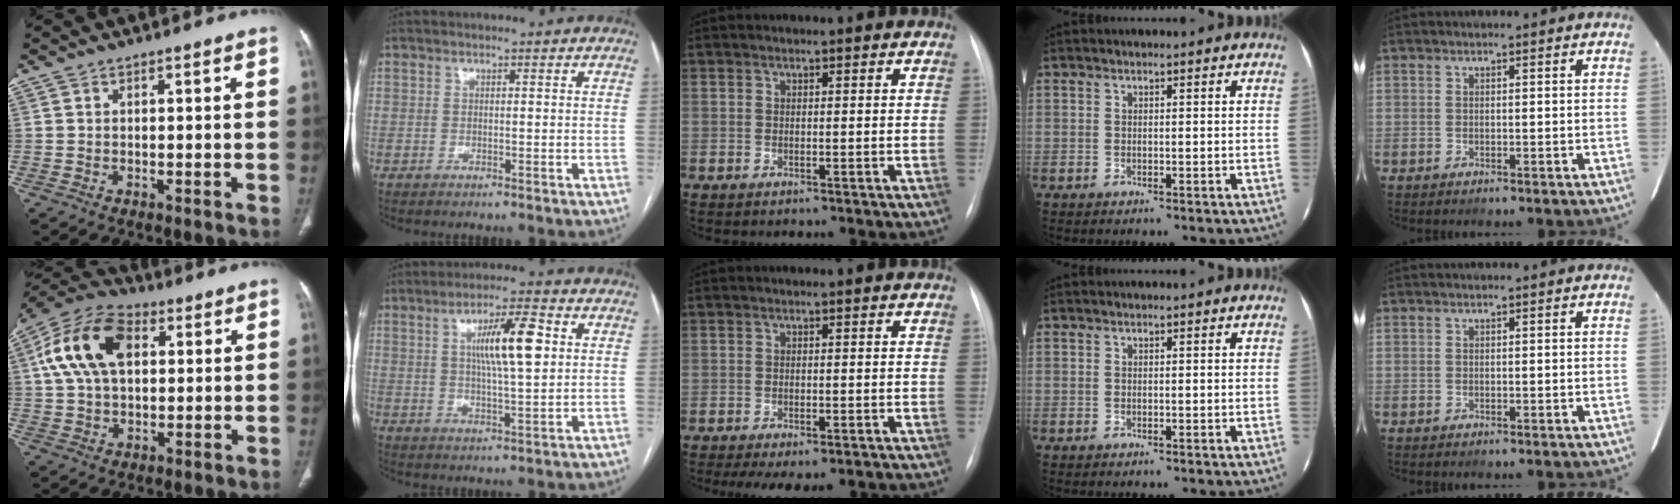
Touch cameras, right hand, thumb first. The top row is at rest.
{"thumb": {"total": 15.4, "force": [3.8, 9.5, 11.5], "torque": [-0.215, 0.020, 0.063]}, "index": {"total": 9.5, "force": [2.3, 1.3, 9.1], "torque": [-0.157, 0.007, 0.039]}, "middle": {"total": 8.4, "force": [-6.6, 2.8, 4.4], "torque": [-0.056, -0.001, -0.087]}}